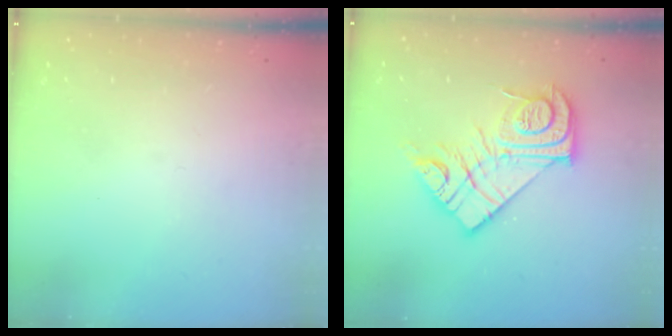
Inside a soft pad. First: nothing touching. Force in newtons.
{"total": 16.9, "press": 16.9, "slide": 1.5}